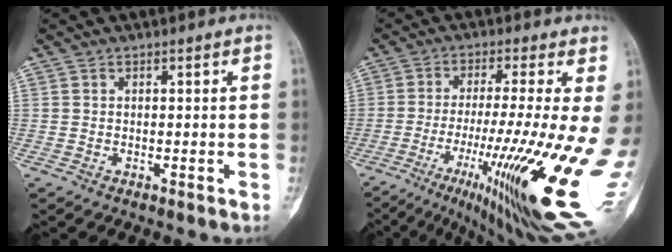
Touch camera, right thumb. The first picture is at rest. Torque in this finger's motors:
{"motor_torque": [0.80, 0.79, 0.83, -0.11, 0.33]}